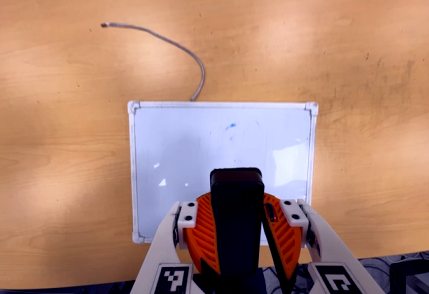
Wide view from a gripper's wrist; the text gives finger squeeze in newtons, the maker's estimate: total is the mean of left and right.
{"total": 10.4, "left": 9.6, "right": 11.2}